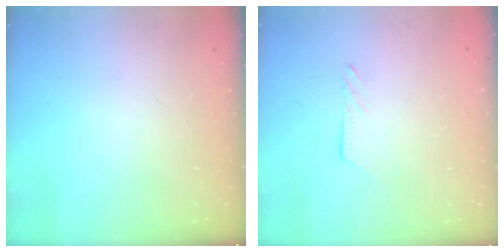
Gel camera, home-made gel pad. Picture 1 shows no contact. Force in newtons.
{"total": 3.5, "press": 3.4, "slide": 0.4}